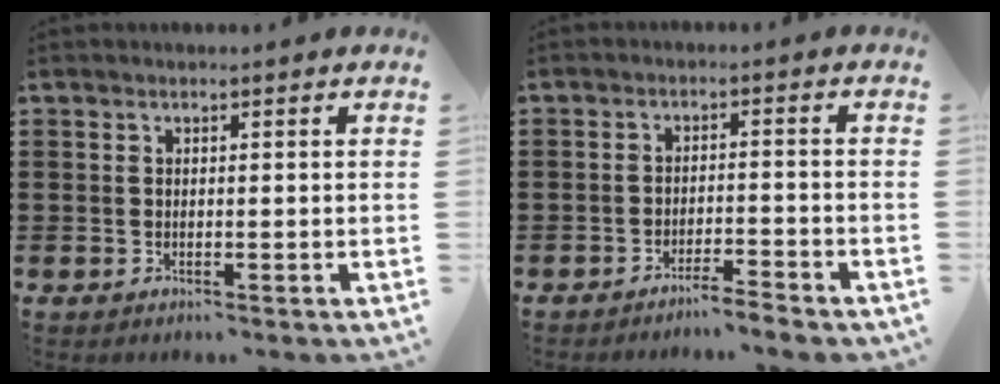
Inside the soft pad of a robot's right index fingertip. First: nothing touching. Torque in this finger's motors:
{"motor_torque": [1.15, 0.99, 0.06, 0.00]}